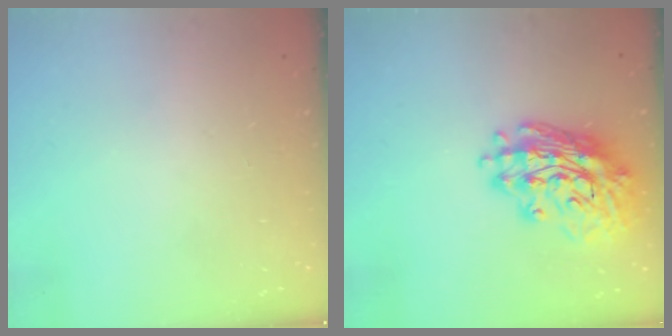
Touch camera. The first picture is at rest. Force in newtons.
{"total": 18.1, "press": 17.6, "slide": 4.0}